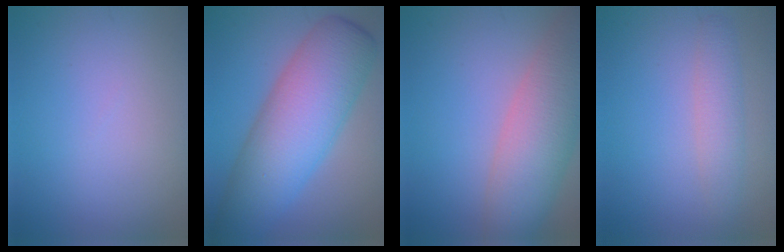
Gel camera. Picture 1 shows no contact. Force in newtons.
{"total": 10.5, "press": 10.5, "slide": 0.2}
{"total": 7.5, "press": 7.5, "slide": 0.3}
{"total": 2.4, "press": 2.4, "slide": 0.0}